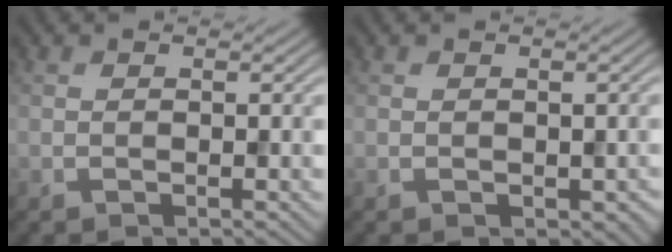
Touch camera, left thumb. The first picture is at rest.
{"total": 1.0, "force": [-0.1, 0.7, 0.6], "torque": [-0.011, -0.005, 0.003]}